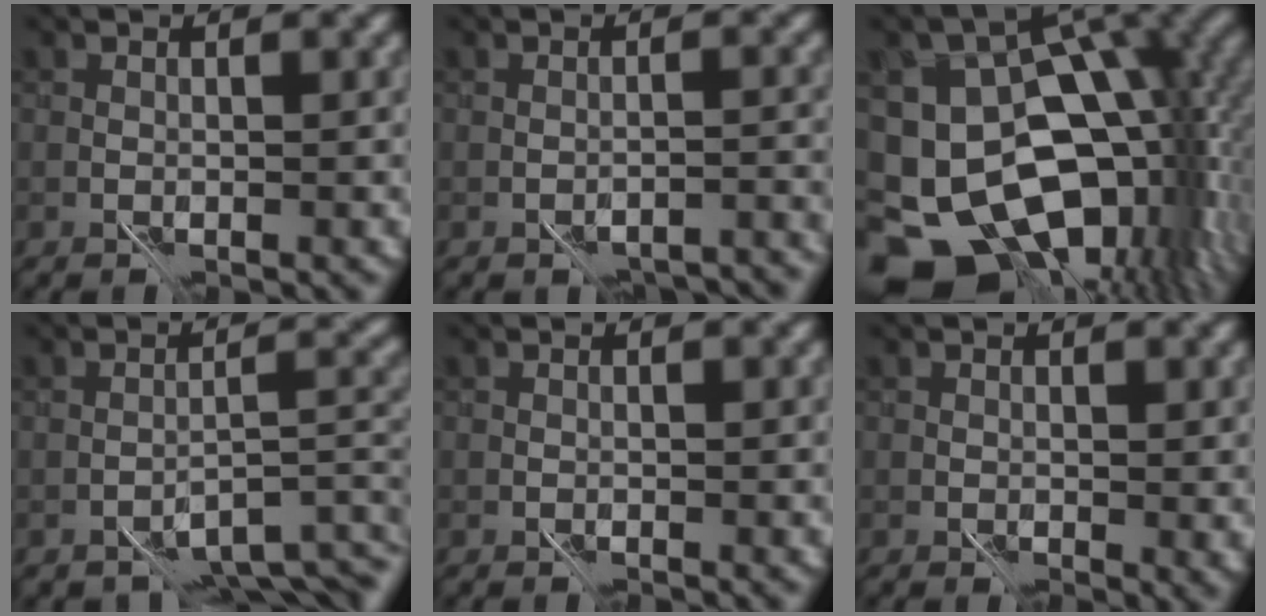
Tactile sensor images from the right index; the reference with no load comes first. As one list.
[{"total": 3.9, "force": [-3.3, 1.2, 1.8], "torque": [-0.024, 0.001, -0.046]}, {"total": 18.3, "force": [-4.5, 11.7, 13.3], "torque": [-0.220, -0.029, -0.054]}, {"total": 5.3, "force": [-3.5, 1.8, 3.6], "torque": [-0.039, 0.000, -0.055]}, {"total": 0.0}, {"total": 1.5, "force": [0.6, 0.9, 1.1], "torque": [-0.014, -0.003, 0.012]}]